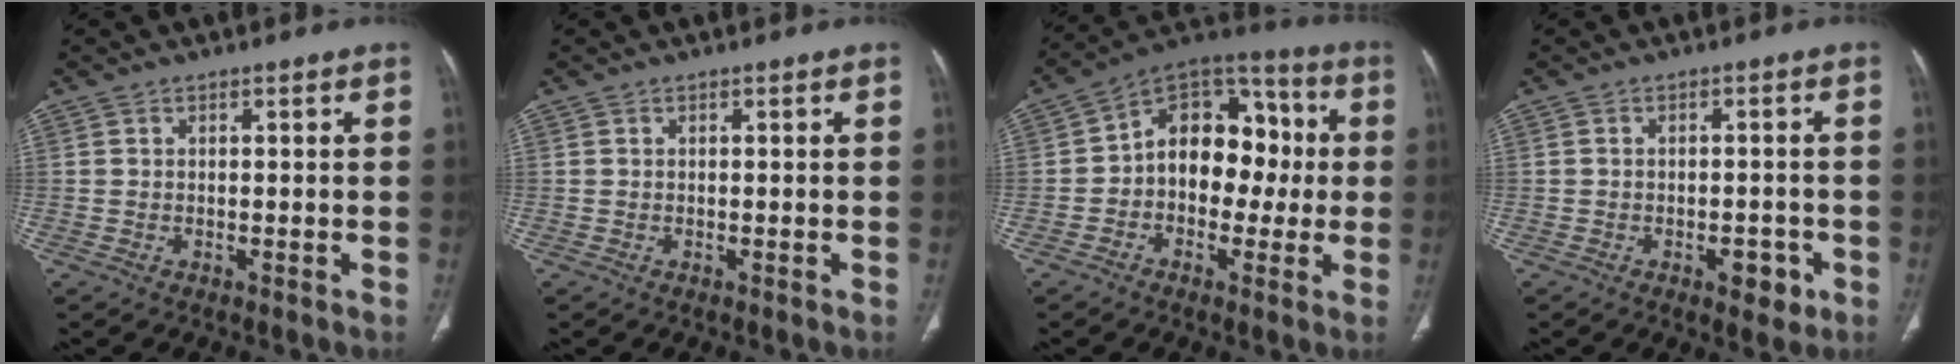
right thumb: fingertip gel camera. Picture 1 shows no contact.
{"total": 0.0}
{"total": 15.3, "force": [-0.3, 10.9, 10.8], "torque": [-0.110, 0.047, -0.019]}
{"total": 4.2, "force": [-1.9, 2.2, 3.0], "torque": [-0.026, 0.008, -0.019]}